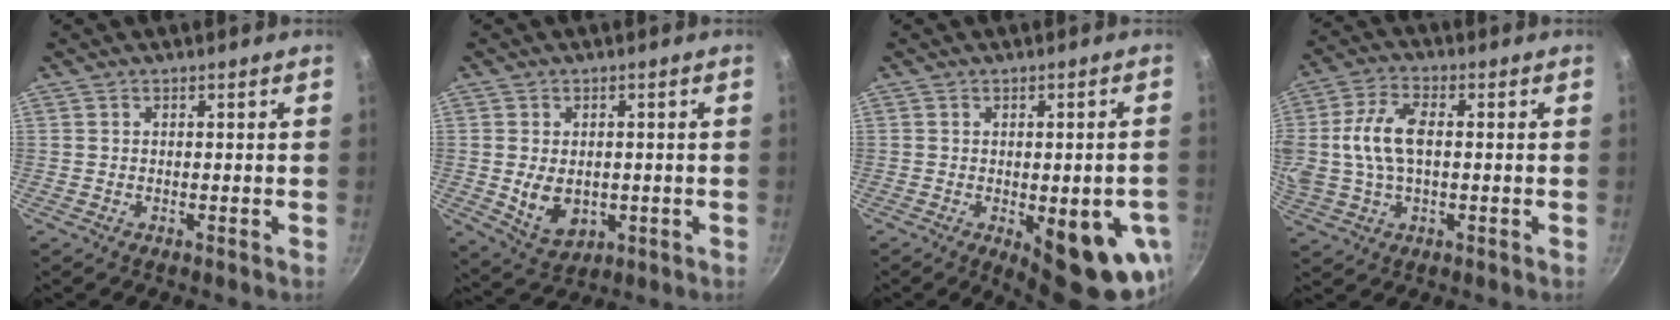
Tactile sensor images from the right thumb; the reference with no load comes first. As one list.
[{"total": 7.6, "force": [-0.6, 5.4, 5.3], "torque": [-0.078, -0.009, 0.007]}, {"total": 14.7, "force": [-4.4, 5.6, 12.8], "torque": [-0.122, -0.002, -0.043]}, {"total": 11.2, "force": [0.7, 6.2, 9.3], "torque": [-0.186, 0.019, 0.005]}]